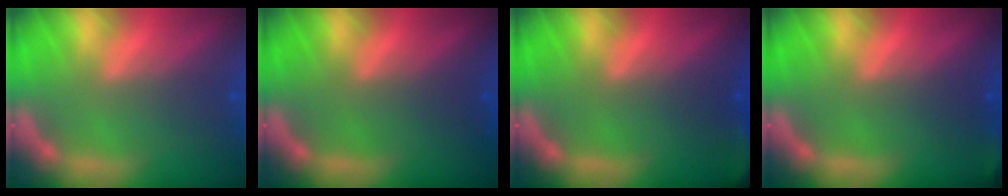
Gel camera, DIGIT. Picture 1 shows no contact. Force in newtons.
{"total": 0.0}
{"total": 3.5}
{"total": 1.9}